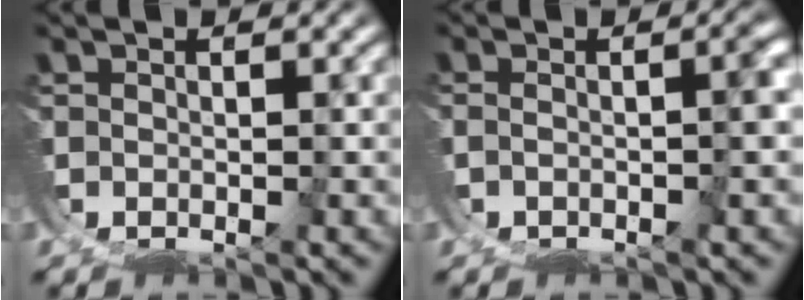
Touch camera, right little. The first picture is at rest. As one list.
[{"total": 2.9, "force": [-0.6, 0.8, 2.7], "torque": [-0.028, 0.000, -0.008]}]